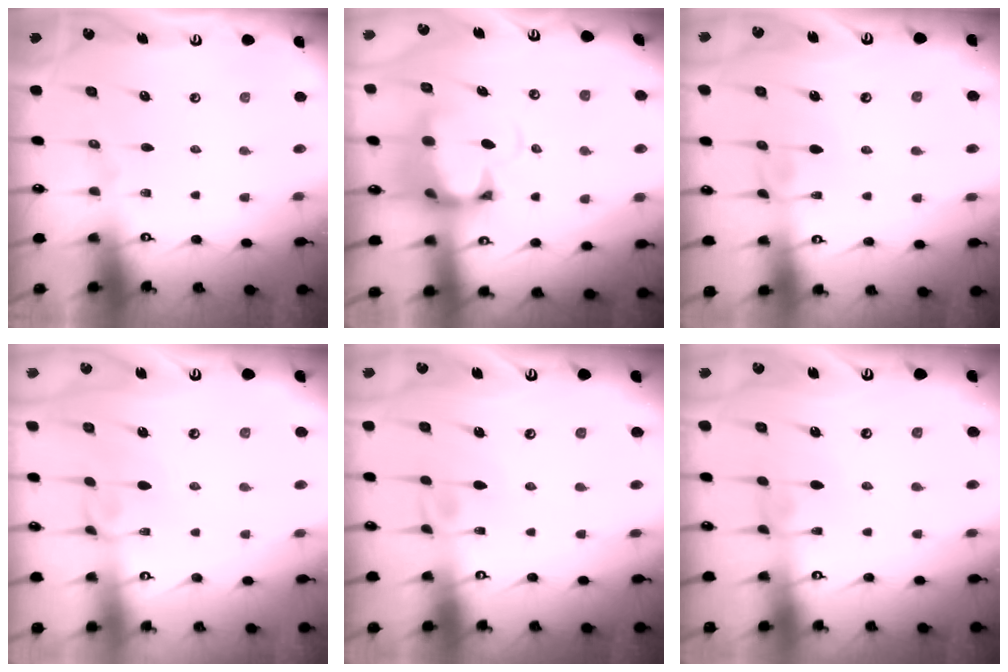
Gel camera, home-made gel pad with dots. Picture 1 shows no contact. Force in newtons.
{"total": 5.3, "press": 5.0, "slide": 1.6}
{"total": 3.6, "press": 3.6, "slide": 0.1}
{"total": 3.7, "press": 3.7, "slide": 0.2}
{"total": 4.3, "press": 4.3, "slide": 0.2}
{"total": 1.6, "press": 1.5, "slide": 0.2}